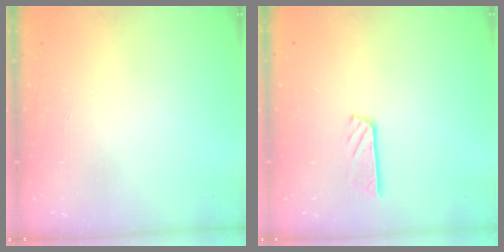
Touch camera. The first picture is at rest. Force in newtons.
{"total": 6.6, "press": 6.6, "slide": 0.1}